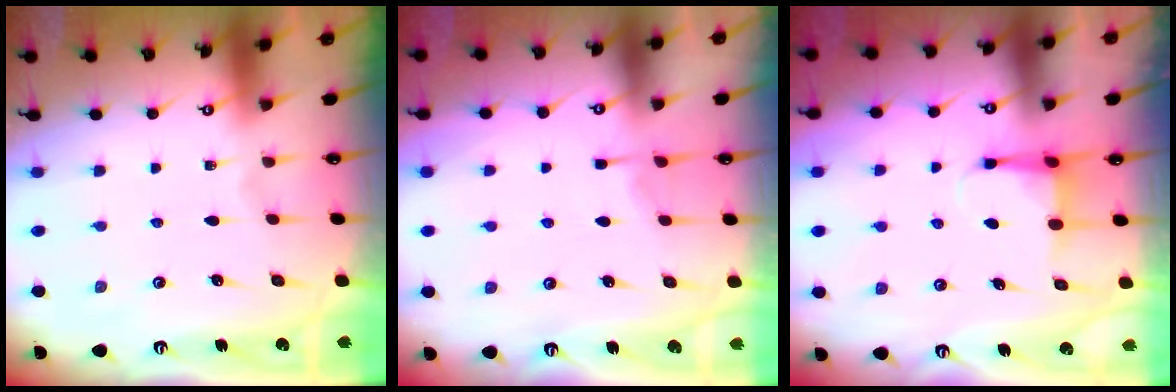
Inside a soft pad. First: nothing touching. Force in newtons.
{"total": 3.0, "press": 3.0, "slide": 0.5}
{"total": 4.4, "press": 4.3, "slide": 0.4}